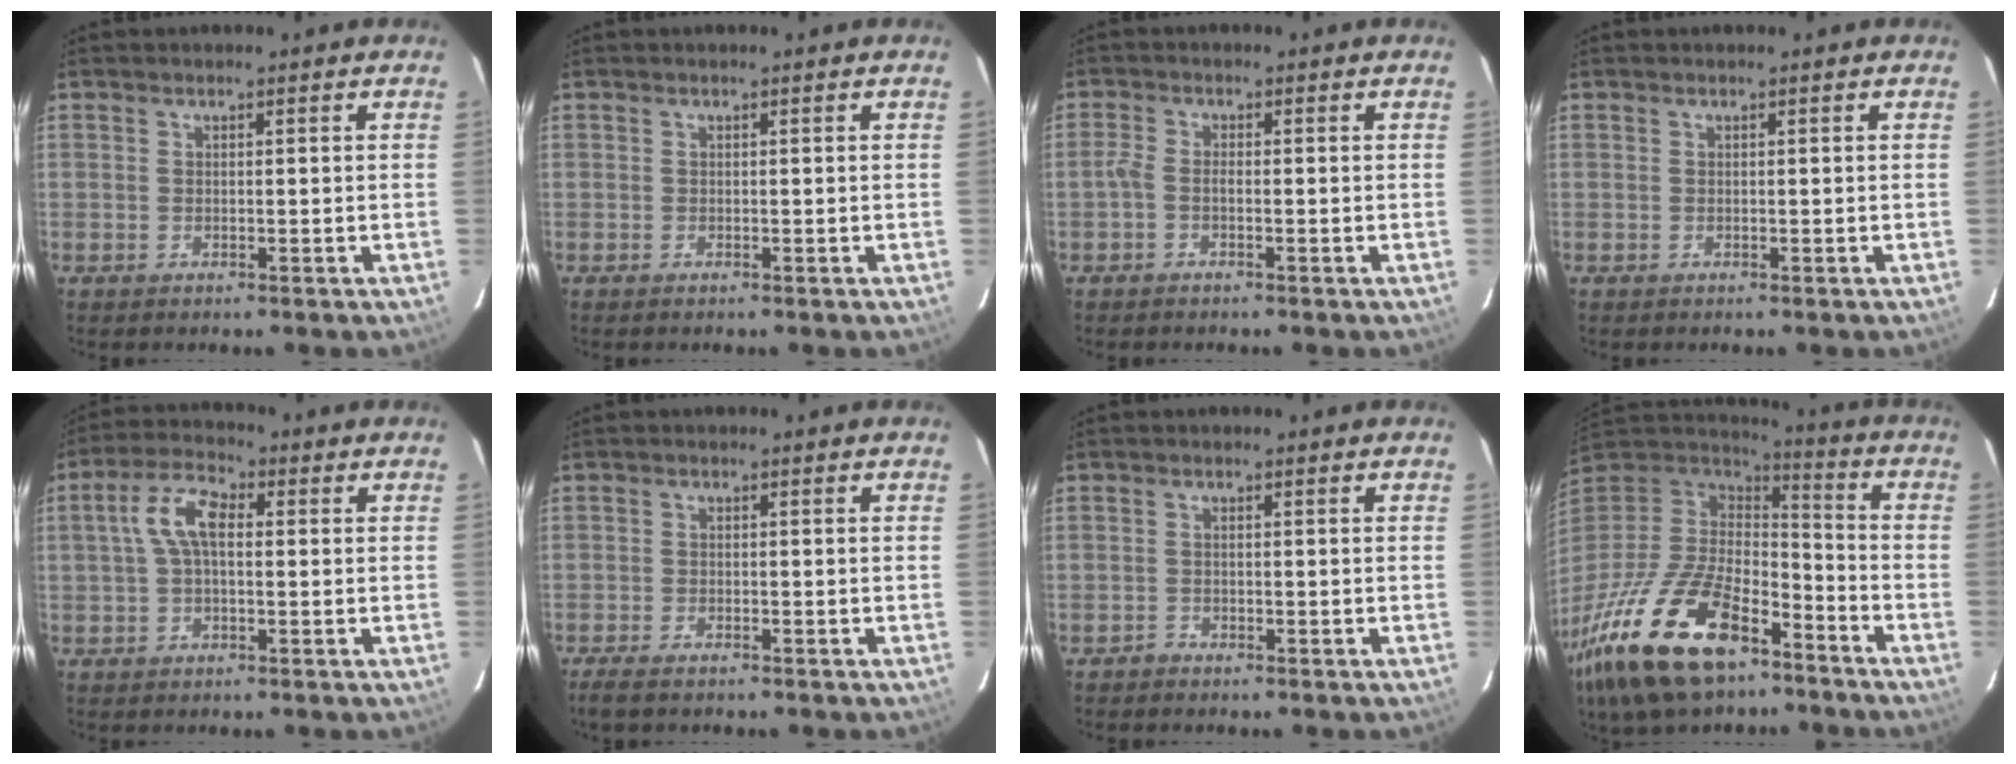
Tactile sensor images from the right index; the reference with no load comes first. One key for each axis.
{"total": 0.0}
{"total": 1.9, "fx": -1.0, "fy": 0.6, "fz": 1.5, "tx": -0.037, "ty": 0.004, "tz": -0.026}
{"total": 0.0}
{"total": 7.0, "fx": 0.7, "fy": 3.4, "fz": 6.1, "tx": -0.125, "ty": 0.021, "tz": 0.013}
{"total": 3.8, "fx": -3.1, "fy": 1.0, "fz": 2.0, "tx": -0.052, "ty": -0.014, "tz": -0.059}
{"total": 0.8, "fx": -0.7, "fy": 0.3, "fz": -0.2, "tx": 0.003, "ty": 0.005, "tz": -0.016}
{"total": 27.6, "fx": -17.3, "fy": 12.4, "fz": 17.6, "tx": -0.367, "ty": -0.041, "tz": -0.295}